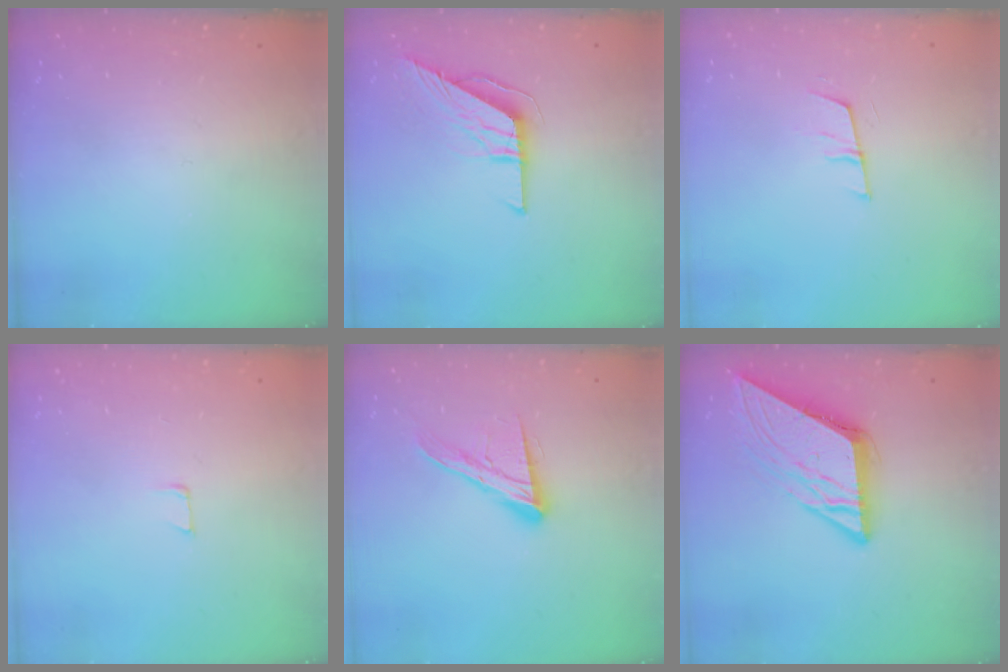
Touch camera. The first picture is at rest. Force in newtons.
{"total": 9.4, "press": 9.4, "slide": 0.9}
{"total": 6.2, "press": 5.6, "slide": 2.7}
{"total": 4.0, "press": 4.0, "slide": 0.3}
{"total": 14.2, "press": 14.1, "slide": 1.1}
{"total": 8.8, "press": 8.8, "slide": 0.9}